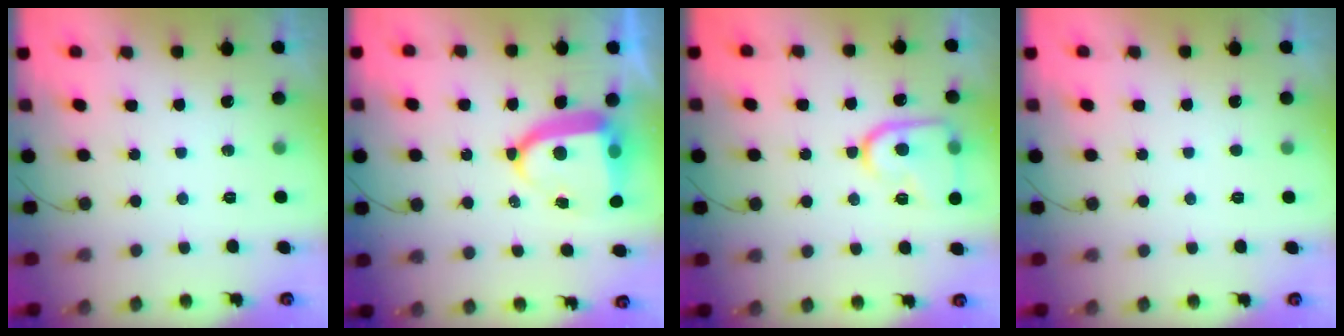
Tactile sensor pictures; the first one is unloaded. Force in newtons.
{"total": 11.1, "press": 11.0, "slide": 1.5}
{"total": 13.9, "press": 13.8, "slide": 1.2}
{"total": 1.6, "press": 1.6, "slide": 0.2}